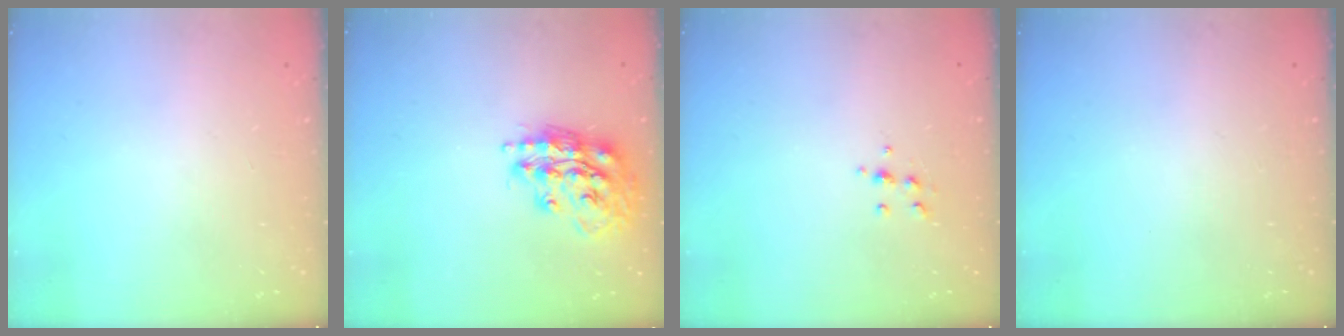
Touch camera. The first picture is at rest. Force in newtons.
{"total": 16.2, "press": 16.2, "slide": 1.5}
{"total": 6.2, "press": 6.2, "slide": 0.6}
{"total": 0.0}